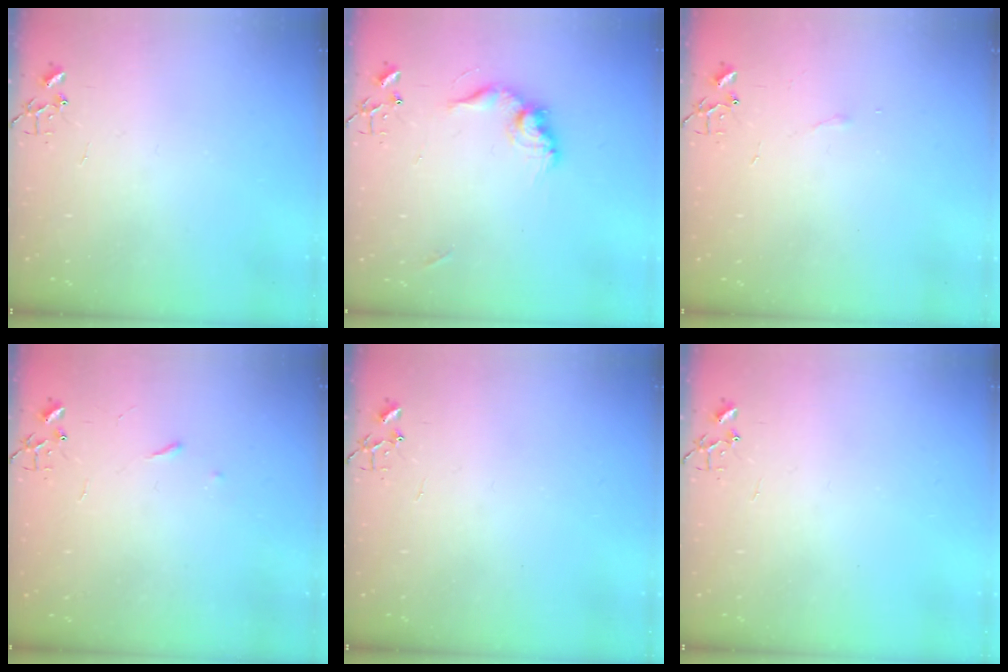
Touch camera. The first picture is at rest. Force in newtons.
{"total": 12.6, "press": 12.6, "slide": 0.7}
{"total": 3.3, "press": 3.2, "slide": 0.6}
{"total": 2.9, "press": 2.8, "slide": 0.5}
{"total": 0.0}
{"total": 0.0}